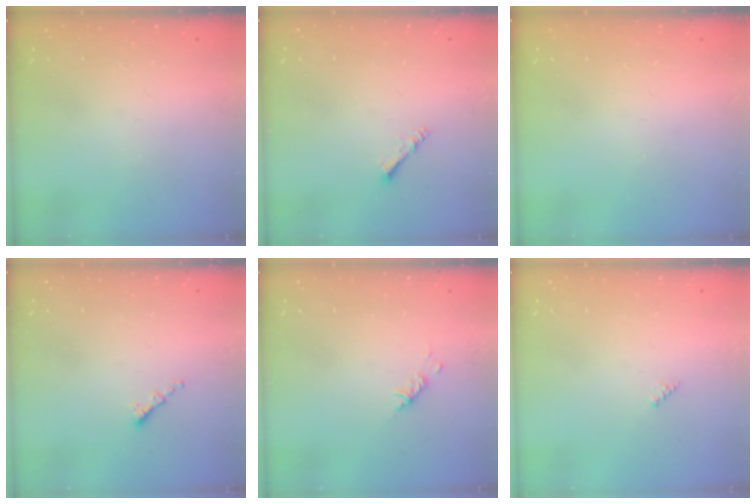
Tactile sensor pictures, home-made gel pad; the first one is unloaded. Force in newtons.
{"total": 1.4, "press": 1.4, "slide": 0.3}
{"total": 0.0}
{"total": 1.4, "press": 1.2, "slide": 0.6}
{"total": 2.9, "press": 2.9, "slide": 0.6}
{"total": 2.0, "press": 2.0, "slide": 0.2}